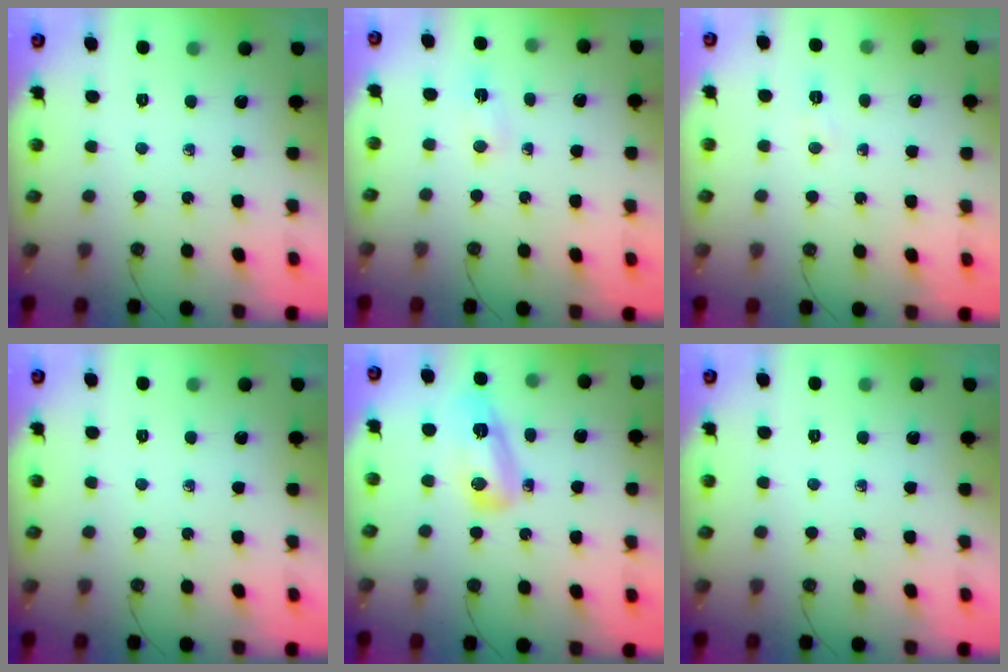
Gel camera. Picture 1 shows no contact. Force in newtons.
{"total": 2.4, "press": 2.2, "slide": 1.0}
{"total": 5.1, "press": 4.4, "slide": 2.5}
{"total": 0.0}
{"total": 9.4, "press": 9.0, "slide": 2.7}
{"total": 0.0}